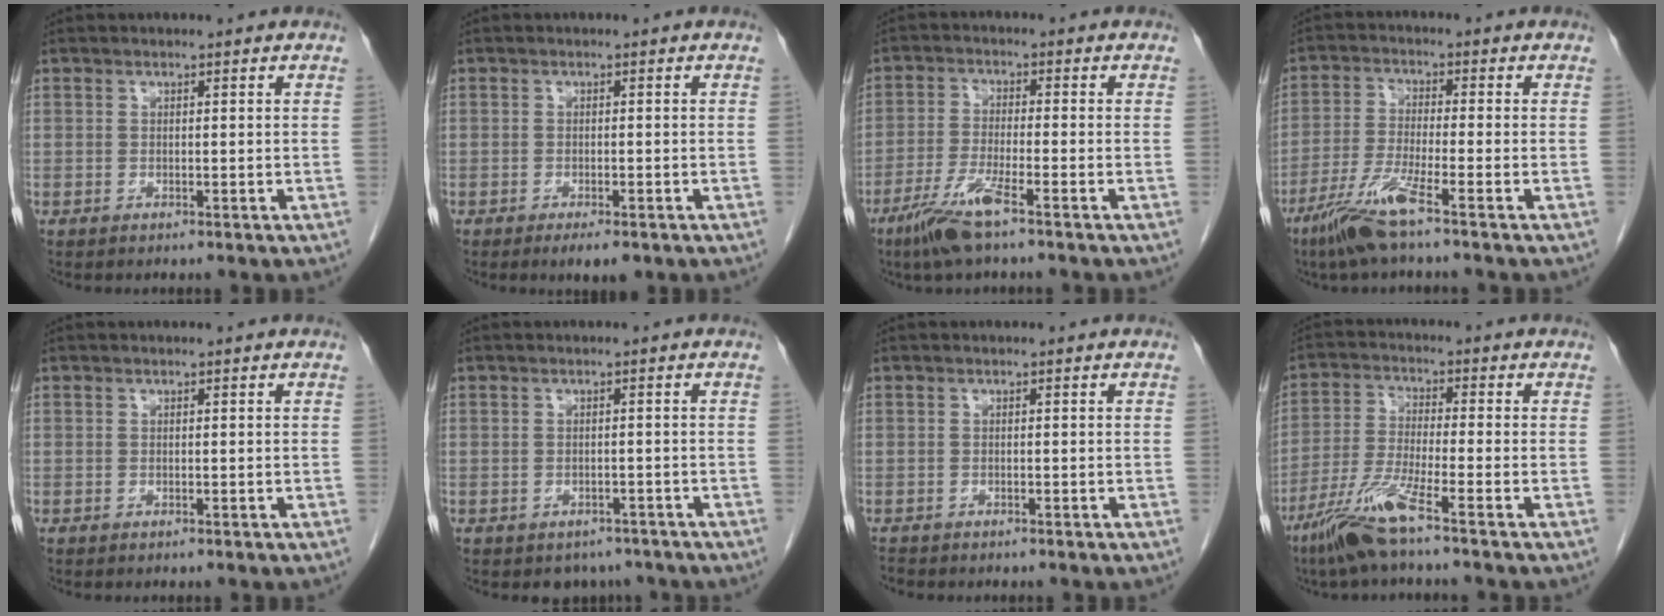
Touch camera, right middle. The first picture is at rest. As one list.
[{"total": 3.2, "force": [-2.0, 1.0, 2.2], "torque": [-0.025, -0.002, -0.025]}, {"total": 6.7, "force": [-4.3, 0.1, 5.1], "torque": [-0.108, -0.016, -0.087]}, {"total": 7.3, "force": [-4.8, -0.5, 5.5], "torque": [-0.117, -0.022, -0.100]}, {"total": 0.0}, {"total": 3.4, "force": [-2.8, 2.0, 0.3], "torque": [0.004, 0.008, -0.035]}, {"total": 0.9, "force": [-0.9, 0.2, 0.1], "torque": [-0.008, -0.003, -0.018]}, {"total": 8.2, "force": [-5.5, -0.6, 6.1], "torque": [-0.131, -0.025, -0.115]}]